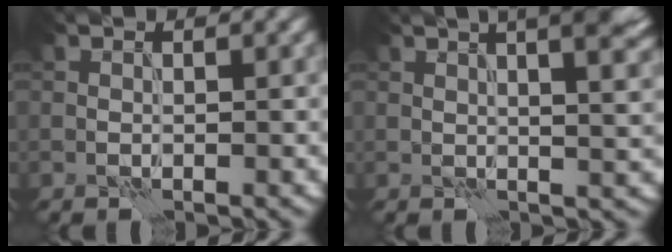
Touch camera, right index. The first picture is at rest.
{"total": 13.8, "force": [7.1, 6.0, 10.2], "torque": [-0.088, 0.065, 0.065]}